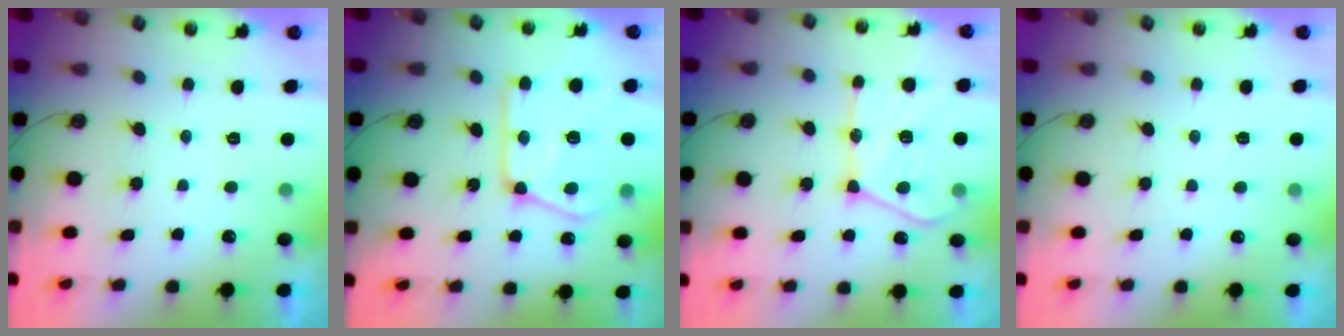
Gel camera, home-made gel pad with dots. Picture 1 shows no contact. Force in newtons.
{"total": 18.4, "press": 18.2, "slide": 2.3}
{"total": 18.9, "press": 18.8, "slide": 1.8}
{"total": 2.2, "press": 2.2, "slide": 0.4}